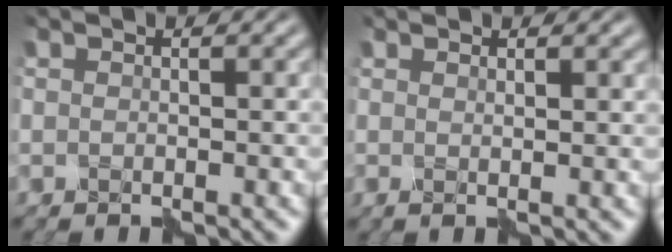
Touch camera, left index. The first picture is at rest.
{"total": 0.9, "force": [0.8, 0.0, 0.4], "torque": [-0.002, 0.000, 0.014]}